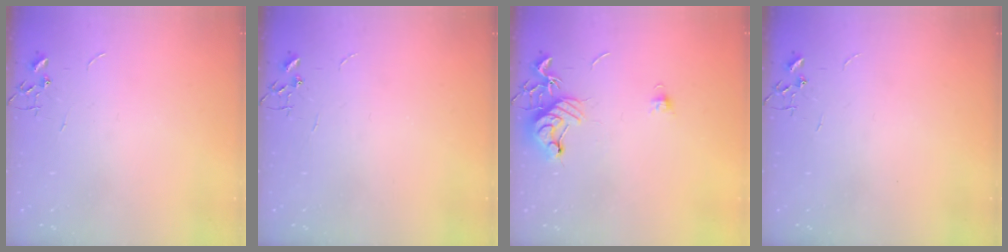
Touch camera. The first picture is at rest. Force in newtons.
{"total": 0.0}
{"total": 10.3, "press": 10.2, "slide": 1.2}
{"total": 0.0}